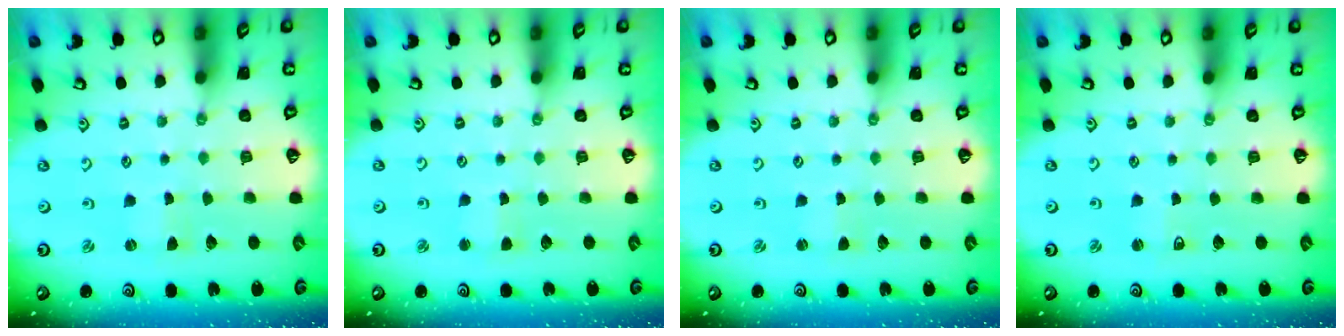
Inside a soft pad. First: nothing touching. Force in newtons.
{"total": 2.3, "press": 2.3, "slide": 0.3}
{"total": 0.0}
{"total": 2.1, "press": 2.0, "slide": 0.4}